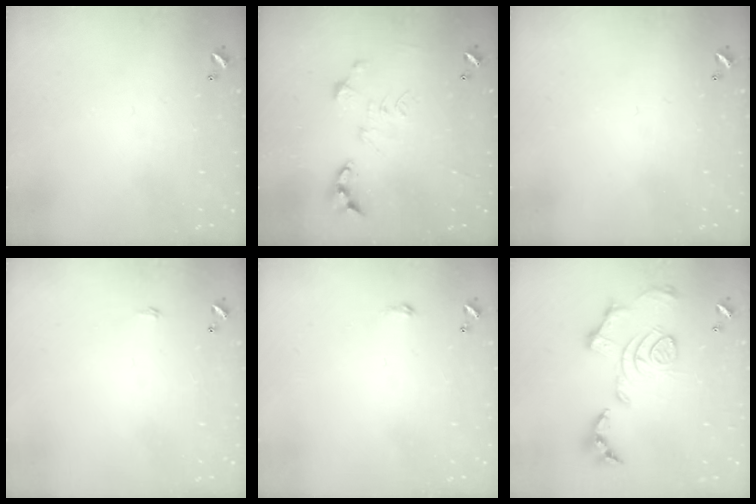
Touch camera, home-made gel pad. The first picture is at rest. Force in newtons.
{"total": 0.0}
{"total": 0.0}
{"total": 0.6, "press": 0.6, "slide": 0.2}
{"total": 1.8, "press": 1.8, "slide": 0.3}
{"total": 1.7, "press": 1.1, "slide": 1.3}